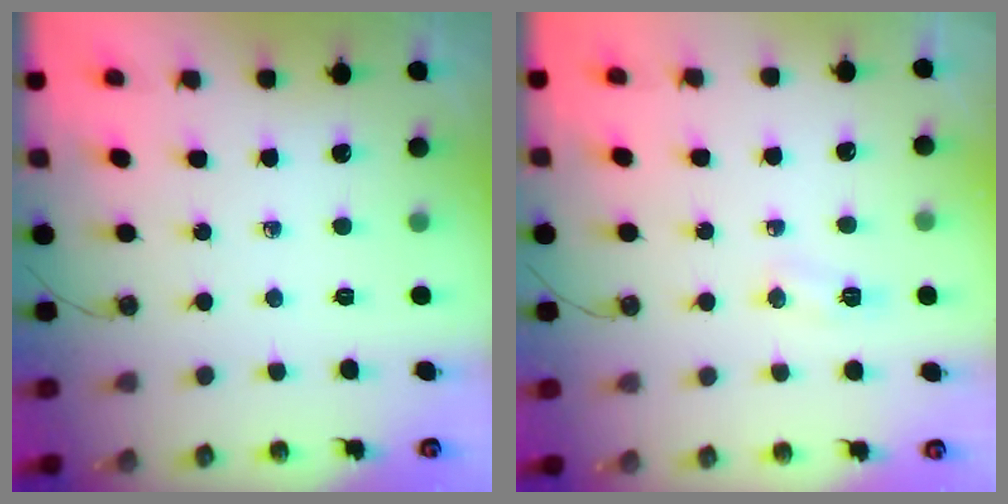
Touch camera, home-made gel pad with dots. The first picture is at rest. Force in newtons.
{"total": 4.9, "press": 4.9, "slide": 0.5}